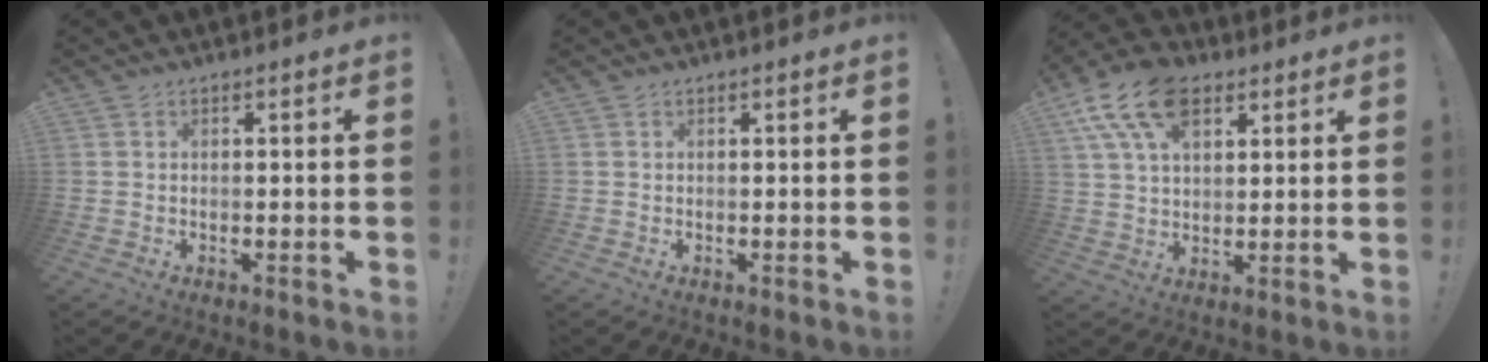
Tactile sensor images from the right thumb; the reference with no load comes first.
{"total": 0.0}
{"total": 15.3, "force": [7.5, 9.1, 9.6], "torque": [-0.178, -0.027, 0.138]}